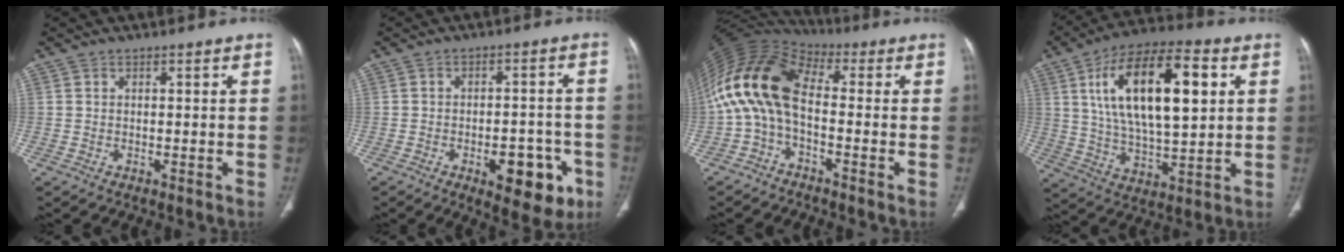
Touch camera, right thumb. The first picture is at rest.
{"total": 11.2, "force": [-4.7, 5.5, 8.6], "torque": [-0.077, 0.023, -0.054]}
{"total": 14.0, "force": [-1.0, 7.8, 11.6], "torque": [-0.229, 0.053, -0.037]}
{"total": 22.3, "force": [6.2, 9.5, 19.2], "torque": [-0.320, -0.003, 0.104]}